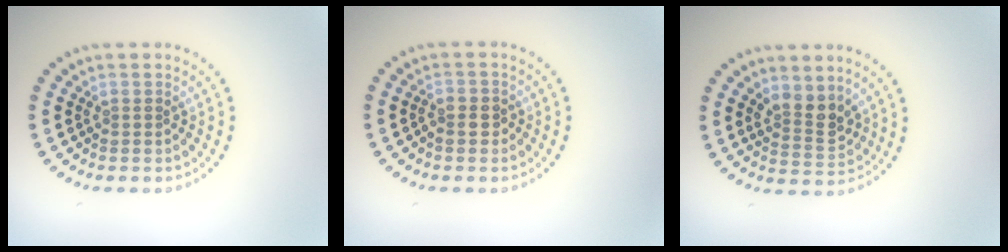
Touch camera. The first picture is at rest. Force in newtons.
{"total": 1.2, "press": 1.1, "slide": 0.3}
{"total": 2.9, "press": 2.6, "slide": 1.3}